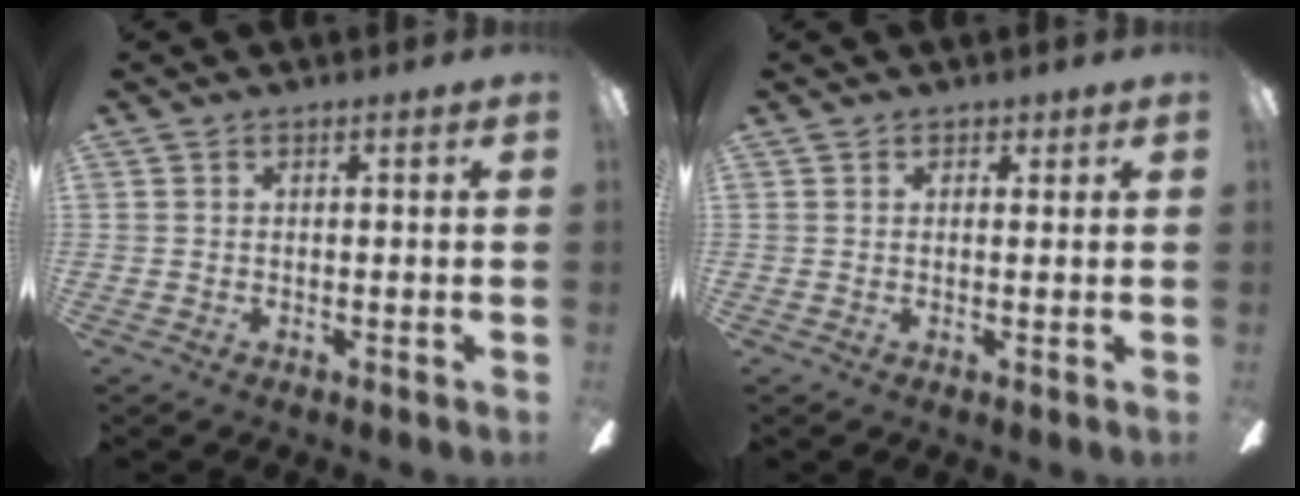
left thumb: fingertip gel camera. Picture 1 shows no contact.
{"total": 1.1, "force": [0.9, 0.7, 0.2], "torque": [0.003, -0.002, 0.014]}